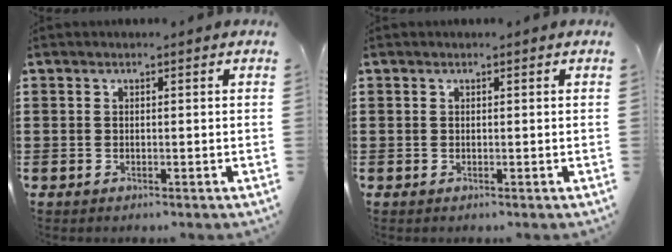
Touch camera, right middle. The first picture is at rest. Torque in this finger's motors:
{"motor_torque": [0.34, 0.27, 0.05, 0.01]}